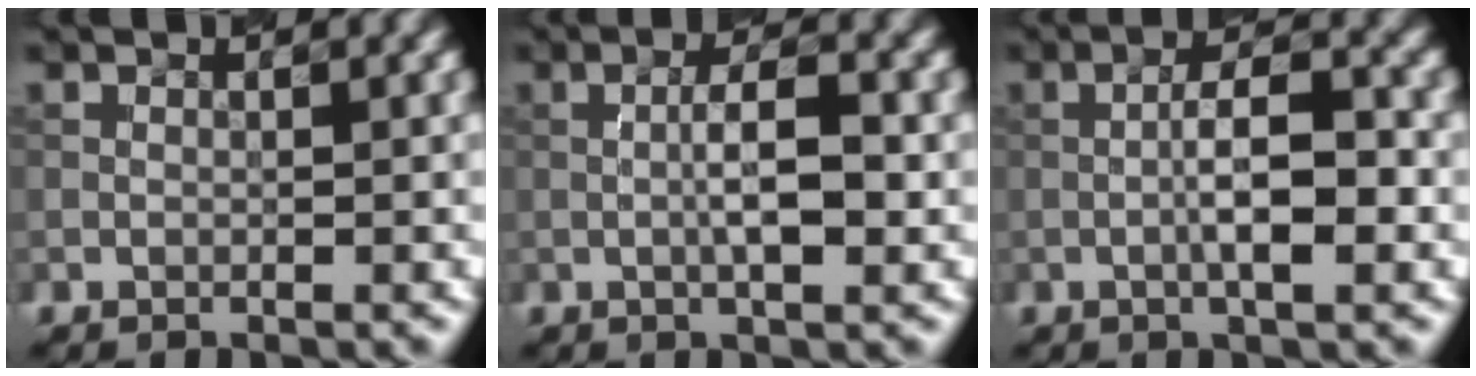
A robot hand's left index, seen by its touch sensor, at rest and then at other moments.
{"total": 4.1, "force": [-0.3, 1.0, 3.9], "torque": [-0.073, 0.006, -0.008]}
{"total": 5.0, "force": [-0.9, 1.3, 4.8], "torque": [-0.084, 0.010, -0.020]}